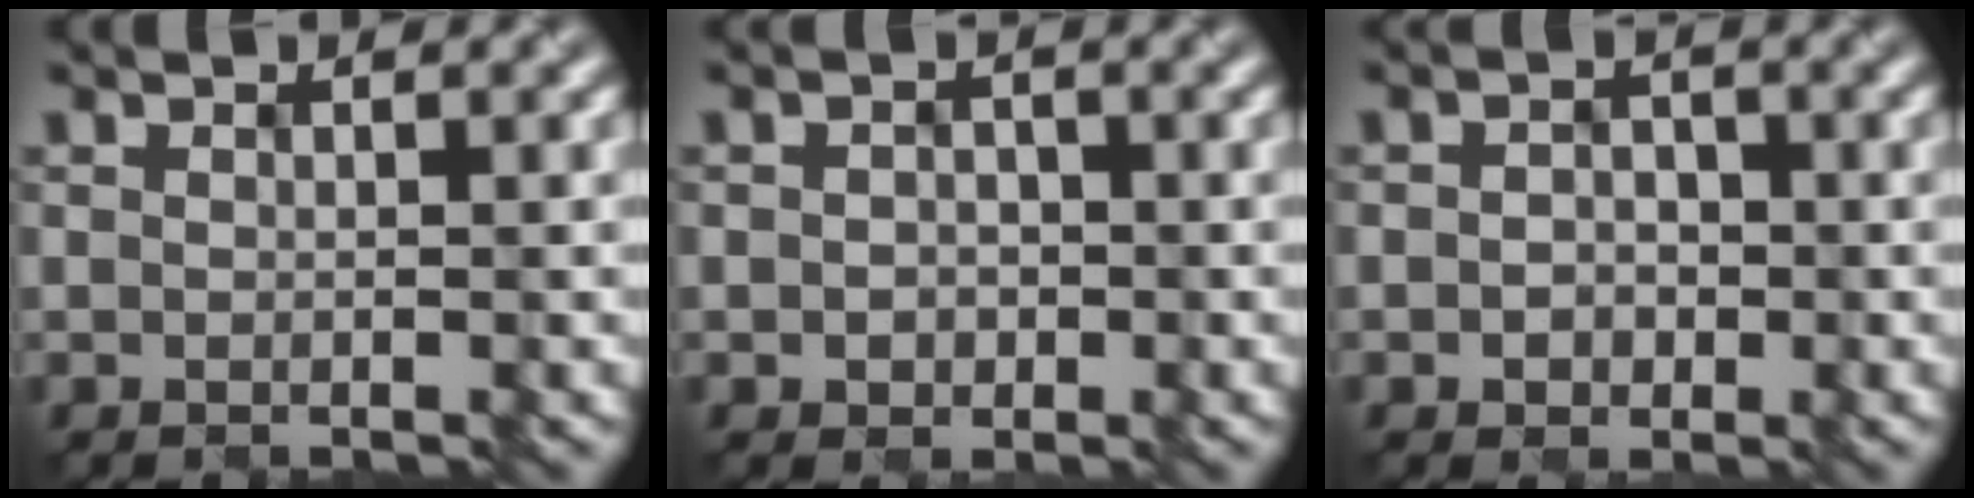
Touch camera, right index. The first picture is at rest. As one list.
[{"total": 1.8, "force": [-0.5, 1.6, 0.8], "torque": [-0.011, 0.000, -0.010]}, {"total": 2.2, "force": [-0.5, 1.9, 1.1], "torque": [-0.018, 0.000, -0.013]}]